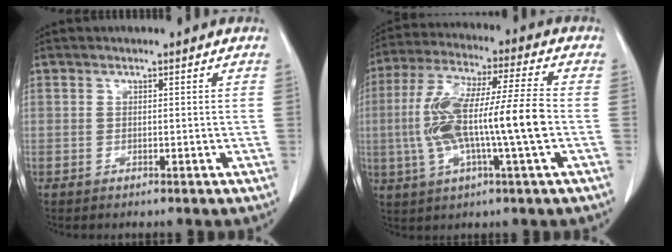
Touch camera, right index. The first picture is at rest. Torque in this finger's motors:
{"motor_torque": [1.53, -0.61, 0.62, 0.21]}